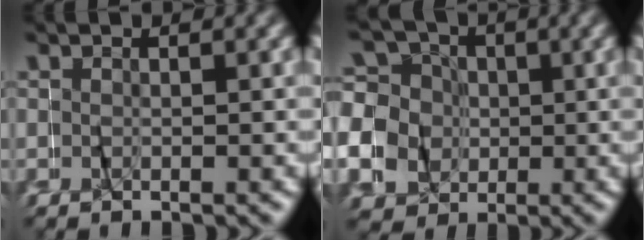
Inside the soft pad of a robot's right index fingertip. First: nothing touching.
{"total": 14.1, "force": [1.2, 13.0, 5.4], "torque": [-0.143, -0.023, 0.014]}